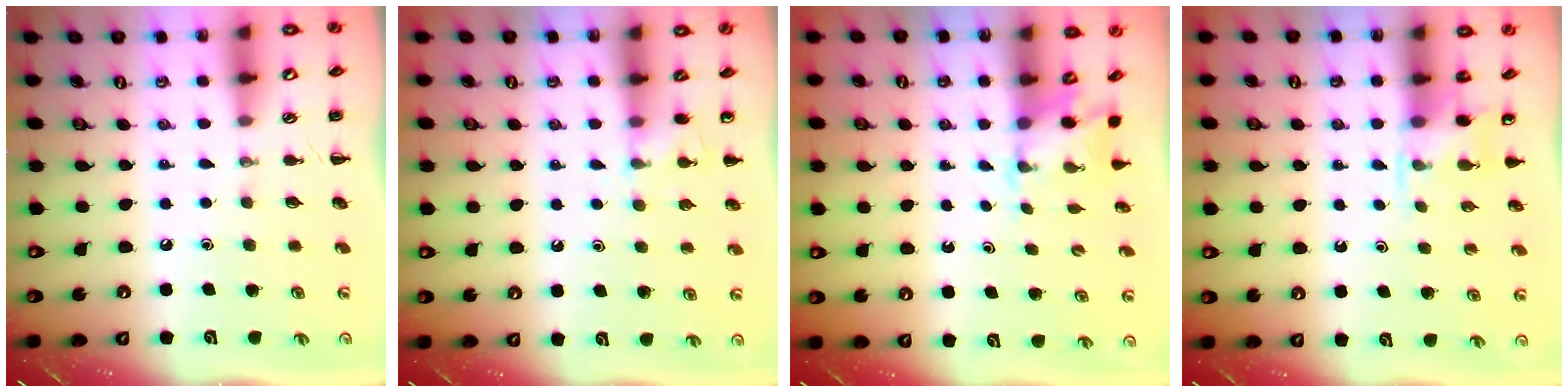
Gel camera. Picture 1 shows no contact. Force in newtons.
{"total": 5.8, "press": 5.5, "slide": 1.9}
{"total": 1.7, "press": 1.5, "slide": 0.6}
{"total": 4.8, "press": 4.6, "slide": 1.4}